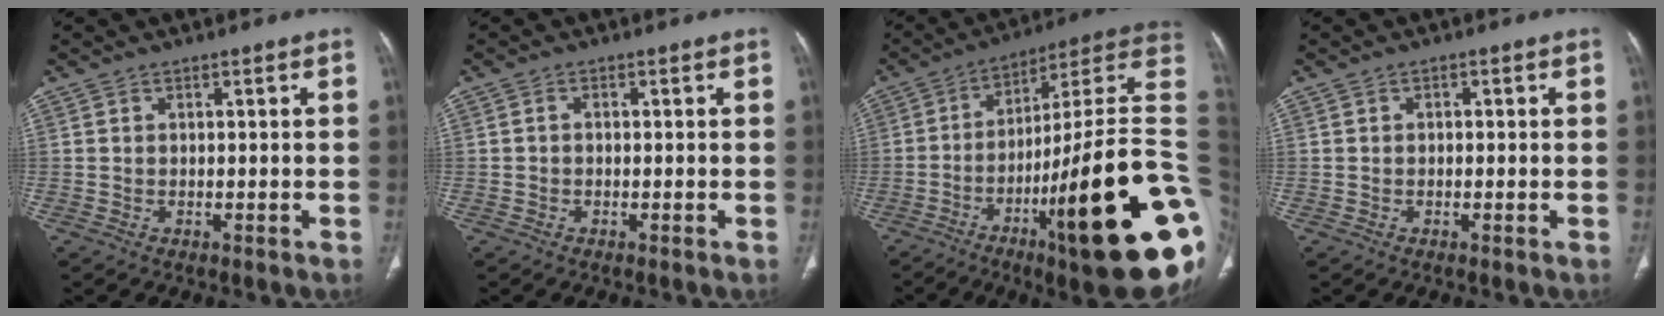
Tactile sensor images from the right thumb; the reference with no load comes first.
{"total": 1.0, "force": [0.4, 0.7, -0.6], "torque": [0.009, 0.003, 0.003]}
{"total": 30.8, "force": [-7.6, 5.6, 29.4], "torque": [-0.344, 0.045, -0.123]}
{"total": 0.7, "force": [0.0, 0.6, 0.4], "torque": [0.001, 0.003, -0.005]}